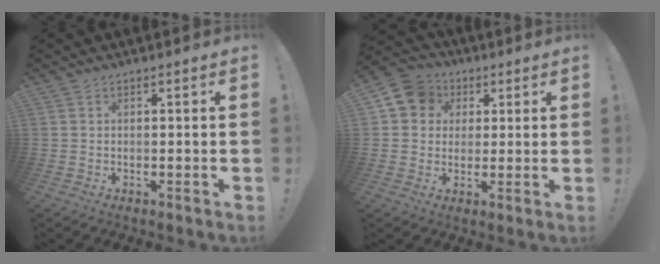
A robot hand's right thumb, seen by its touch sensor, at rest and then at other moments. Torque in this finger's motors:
{"motor_torque": [0.31, 1.25, 0.16, -0.13, 0.00]}